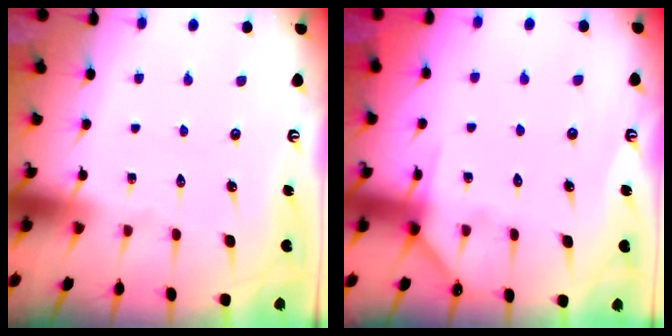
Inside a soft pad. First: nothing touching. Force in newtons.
{"total": 4.9, "press": 4.8, "slide": 0.7}